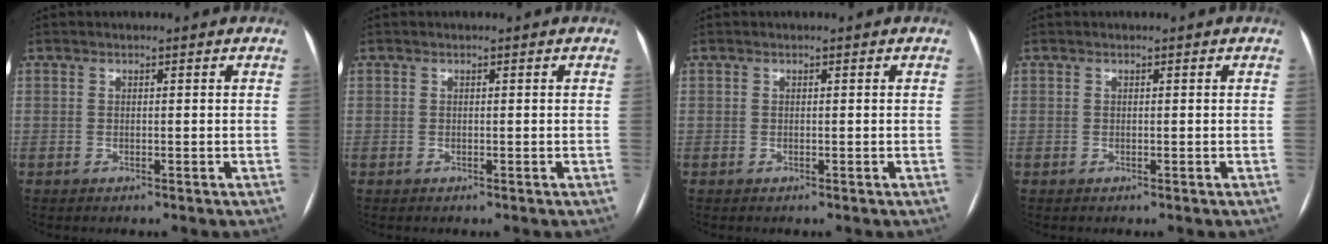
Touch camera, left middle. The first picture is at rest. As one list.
[{"total": 0.0}, {"total": 0.0}, {"total": 0.0}]